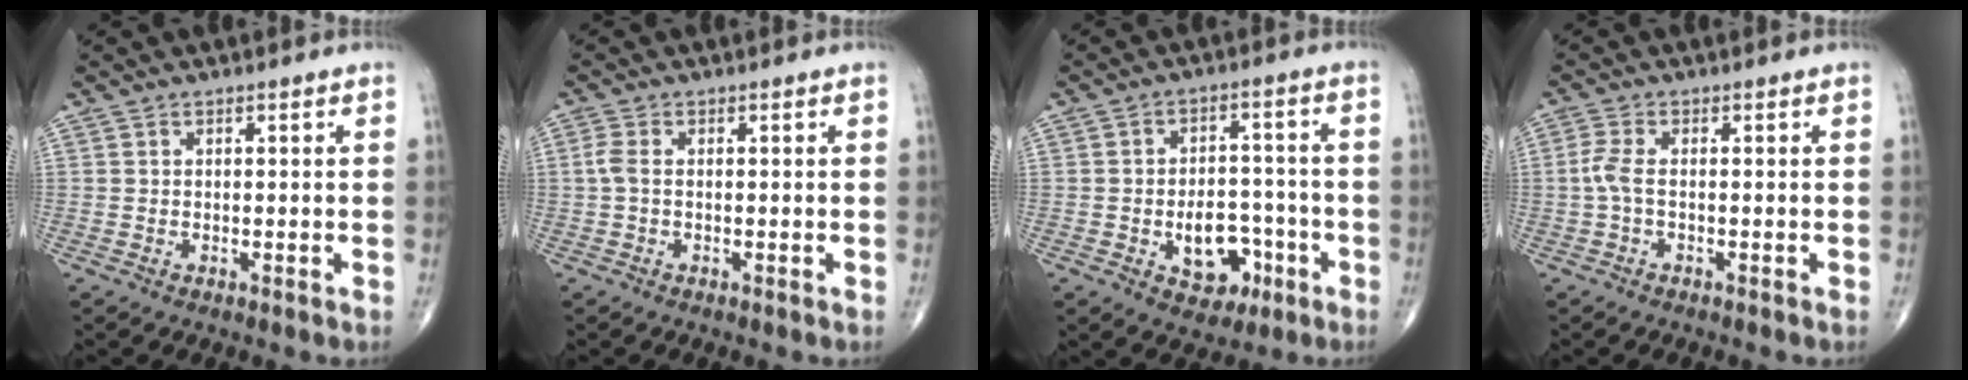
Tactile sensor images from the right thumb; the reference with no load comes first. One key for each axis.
{"total": 2.1, "fx": -0.1, "fy": 1.0, "fz": 1.9, "tx": -0.050, "ty": 0.001, "tz": -0.006}
{"total": 9.7, "fx": -3.5, "fy": 6.5, "fz": 6.3, "tx": -0.053, "ty": 0.032, "tz": -0.043}
{"total": 3.0, "fx": -0.5, "fy": 1.0, "fz": 2.8, "tx": -0.074, "ty": 0.000, "tz": -0.016}